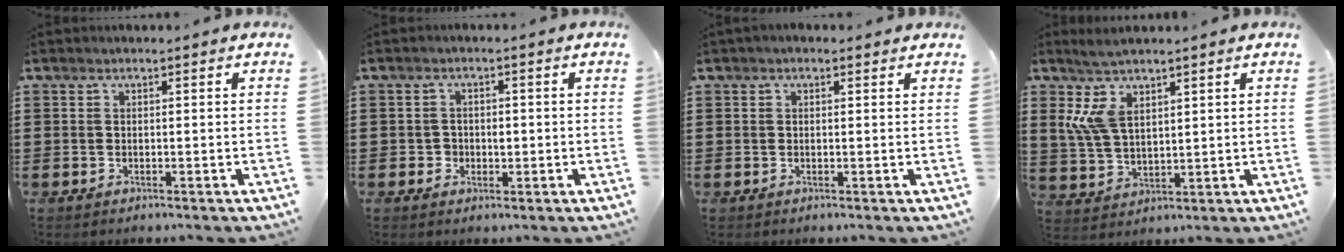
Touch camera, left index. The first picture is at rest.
{"total": 1.9, "force": [-0.3, 1.8, 0.6], "torque": [-0.018, 0.006, -0.010]}
{"total": 0.7, "force": [0.3, 0.5, 0.4], "torque": [-0.010, 0.007, 0.005]}
{"total": 7.1, "force": [4.0, 3.2, 4.9], "torque": [-0.123, -0.003, 0.069]}